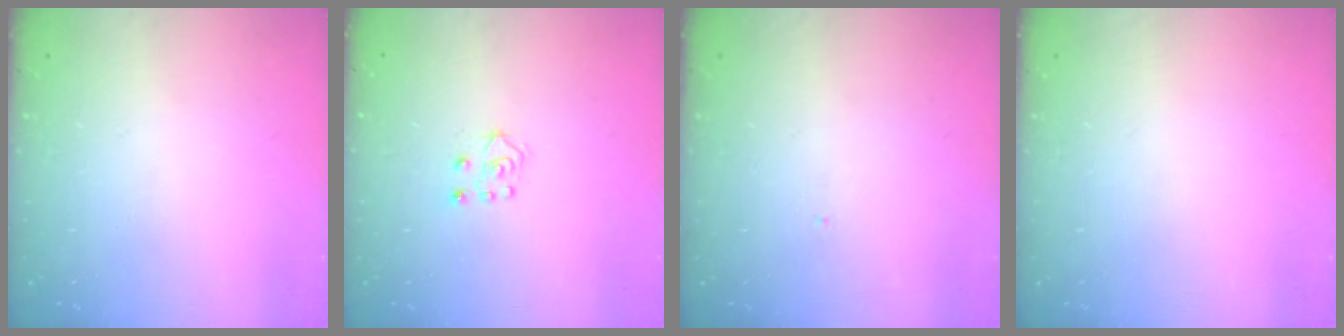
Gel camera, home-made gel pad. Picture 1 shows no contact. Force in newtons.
{"total": 5.2, "press": 5.2, "slide": 0.4}
{"total": 0.0}
{"total": 0.0}